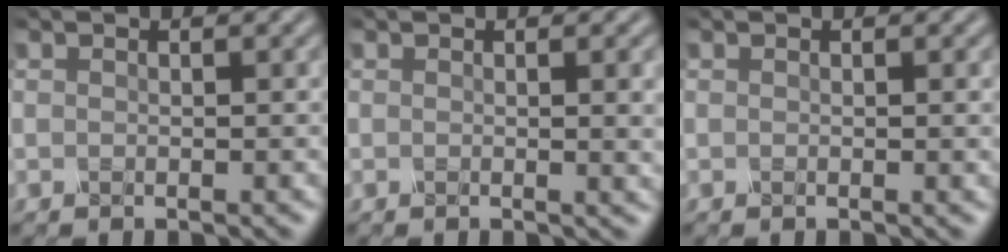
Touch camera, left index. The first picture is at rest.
{"total": 3.1, "force": [0.4, 1.1, 2.8], "torque": [-0.022, 0.002, 0.003]}
{"total": 0.6, "force": [0.1, 0.3, 0.5], "torque": [-0.001, 0.001, 0.000]}